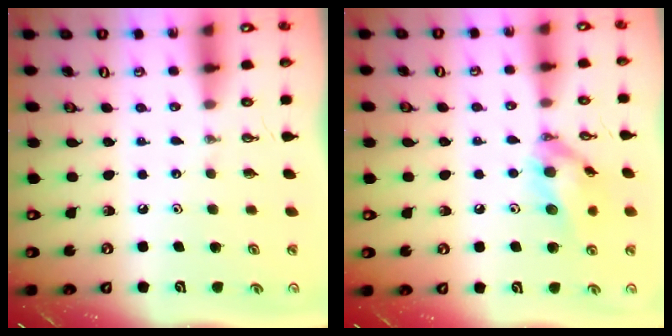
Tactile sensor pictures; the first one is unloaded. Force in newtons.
{"total": 13.1, "press": 13.0, "slide": 1.7}